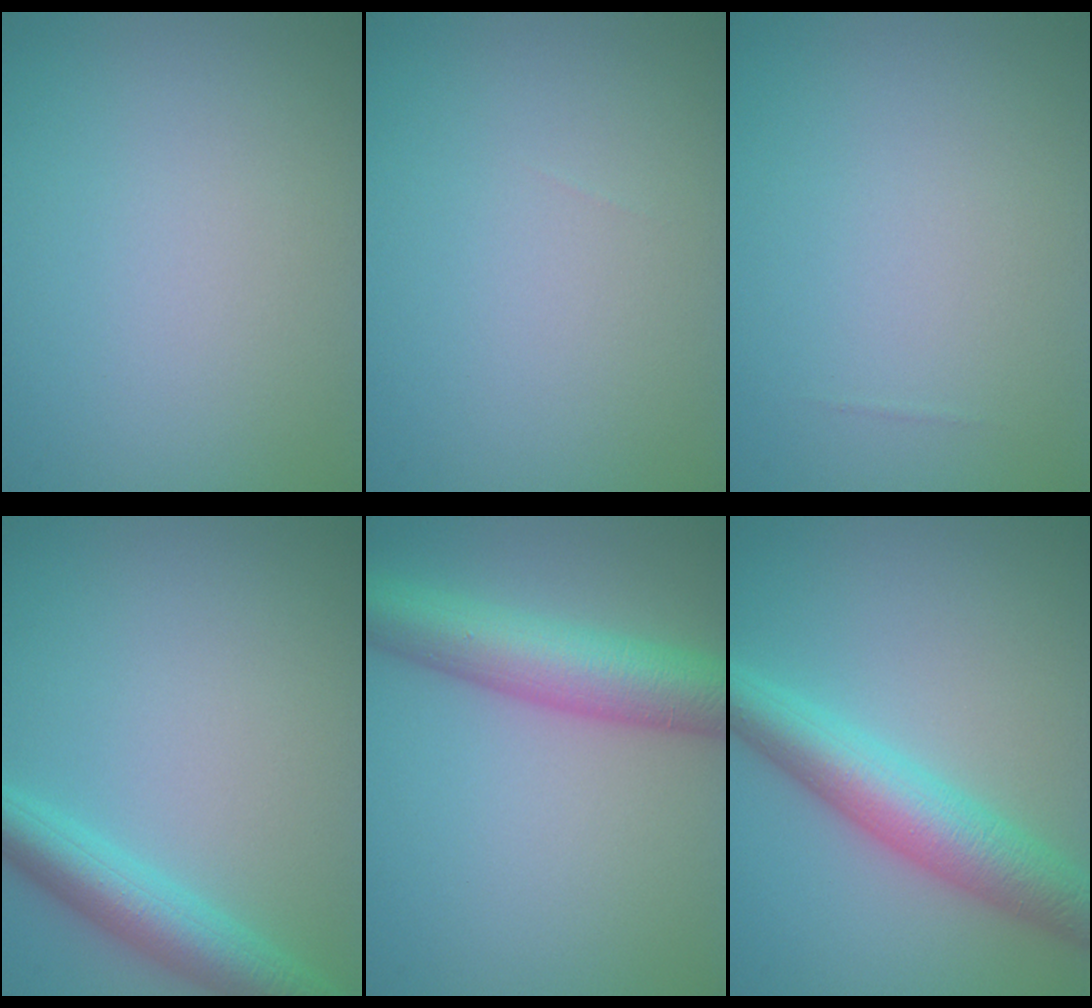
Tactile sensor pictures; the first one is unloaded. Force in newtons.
{"total": 0.0}
{"total": 0.0}
{"total": 4.8, "press": 4.8, "slide": 0.2}
{"total": 7.4, "press": 7.4, "slide": 0.2}
{"total": 6.3, "press": 6.3, "slide": 0.0}